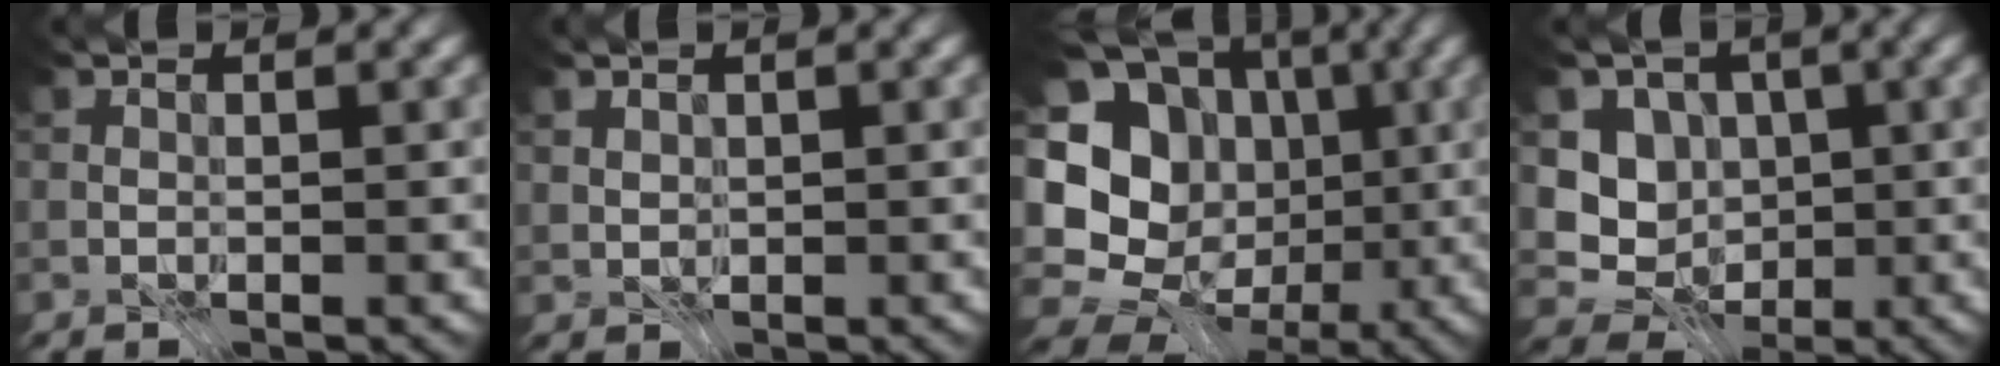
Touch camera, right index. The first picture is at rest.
{"total": 1.3, "force": [0.7, 1.0, 0.5], "torque": [-0.016, -0.004, 0.021]}
{"total": 17.8, "force": [-1.3, 16.0, 7.6], "torque": [-0.181, 0.031, -0.040]}
{"total": 5.2, "force": [-0.4, 4.7, 2.2], "torque": [-0.037, -0.021, -0.014]}